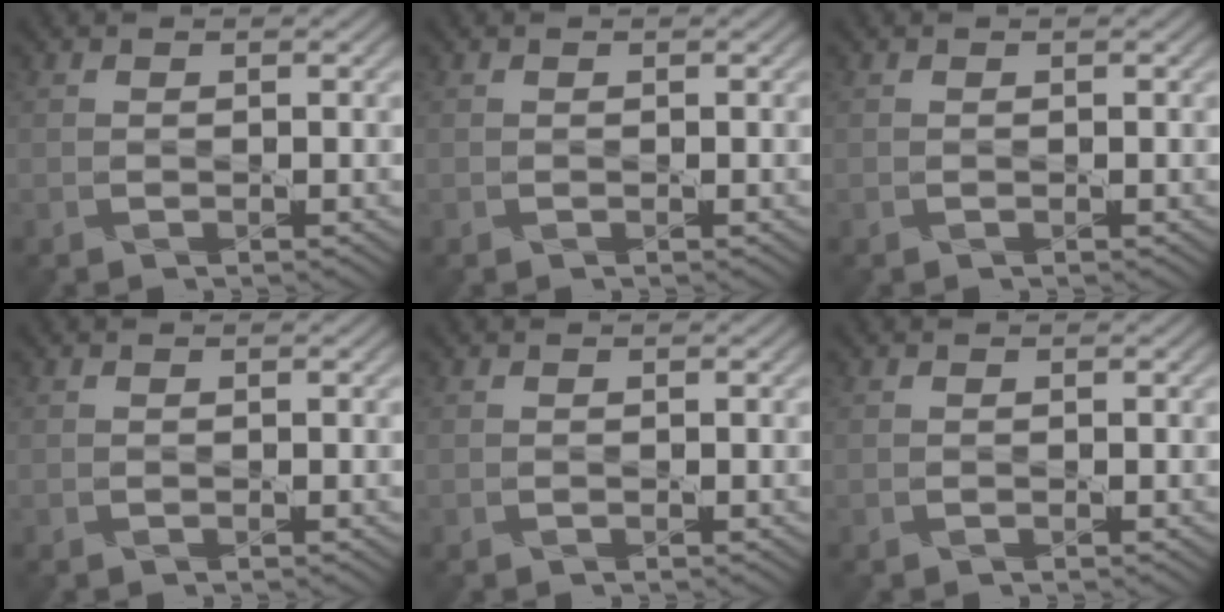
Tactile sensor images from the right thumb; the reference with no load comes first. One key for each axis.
{"total": 0.0}
{"total": 0.0}
{"total": 0.0}
{"total": 0.0}
{"total": 0.0}